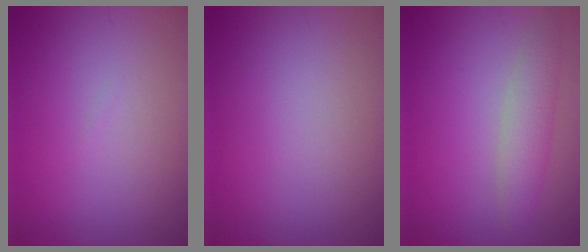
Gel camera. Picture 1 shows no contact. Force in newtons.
{"total": 0.0}
{"total": 3.0, "press": 3.0, "slide": 0.1}